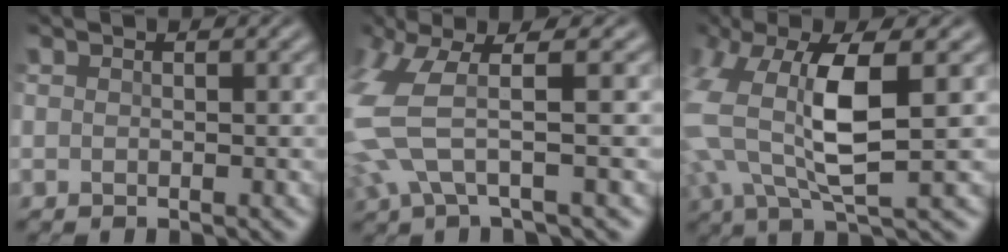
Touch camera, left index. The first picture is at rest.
{"total": 6.0, "force": [0.3, 1.5, 5.8], "torque": [-0.161, -0.004, 0.002]}
{"total": 8.6, "force": [1.5, 3.2, 7.8], "torque": [-0.180, 0.006, 0.026]}